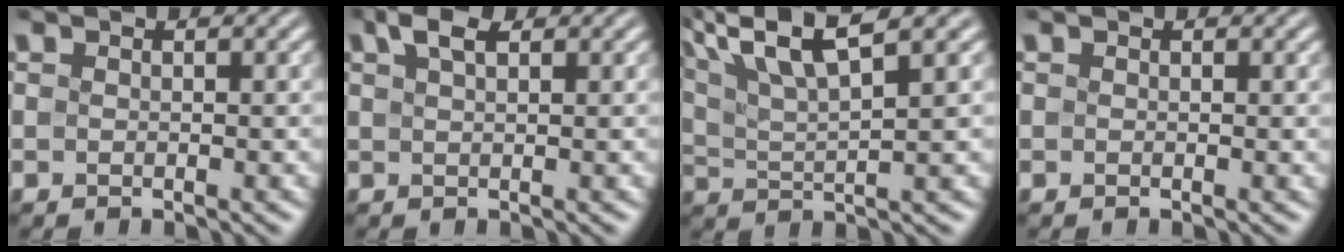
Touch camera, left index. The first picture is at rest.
{"total": 2.4, "force": [1.5, 0.8, 1.7], "torque": [-0.032, 0.008, 0.027]}
{"total": 8.2, "force": [5.0, 2.0, 6.2], "torque": [-0.109, 0.022, 0.085]}
{"total": 0.0}